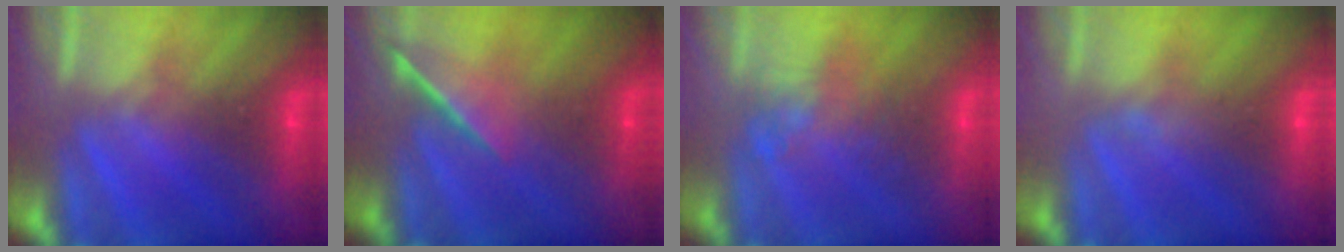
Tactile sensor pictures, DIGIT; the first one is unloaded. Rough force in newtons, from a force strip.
{"total": 1.6}
{"total": 2.6}
{"total": 2.9}